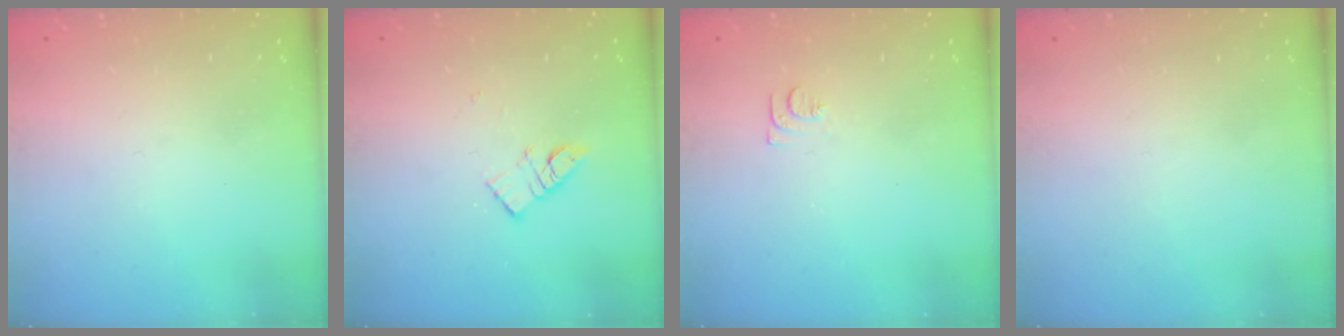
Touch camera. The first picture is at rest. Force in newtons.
{"total": 7.1, "press": 7.1, "slide": 0.2}
{"total": 6.6, "press": 6.6, "slide": 0.7}
{"total": 1.5, "press": 1.5, "slide": 0.1}